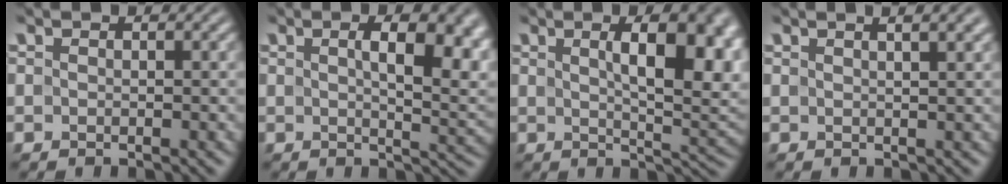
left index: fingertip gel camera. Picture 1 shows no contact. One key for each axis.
{"total": 7.8, "fx": 2.2, "fy": 3.1, "fz": 6.9, "tx": -0.083, "ty": 0.004, "tz": 0.035}
{"total": 9.6, "fx": 2.3, "fy": 3.4, "fz": 8.6, "tx": -0.112, "ty": 0.005, "tz": 0.039}
{"total": 4.2, "fx": 2.4, "fy": 1.4, "fz": 3.1, "tx": -0.010, "ty": 0.019, "tz": 0.007}